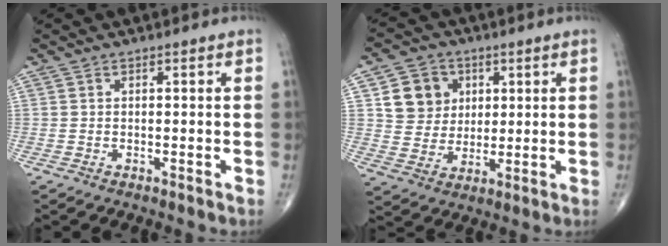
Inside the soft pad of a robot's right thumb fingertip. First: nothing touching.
{"total": 9.6, "force": [3.0, 8.5, 3.3], "torque": [-0.022, -0.007, 0.056]}